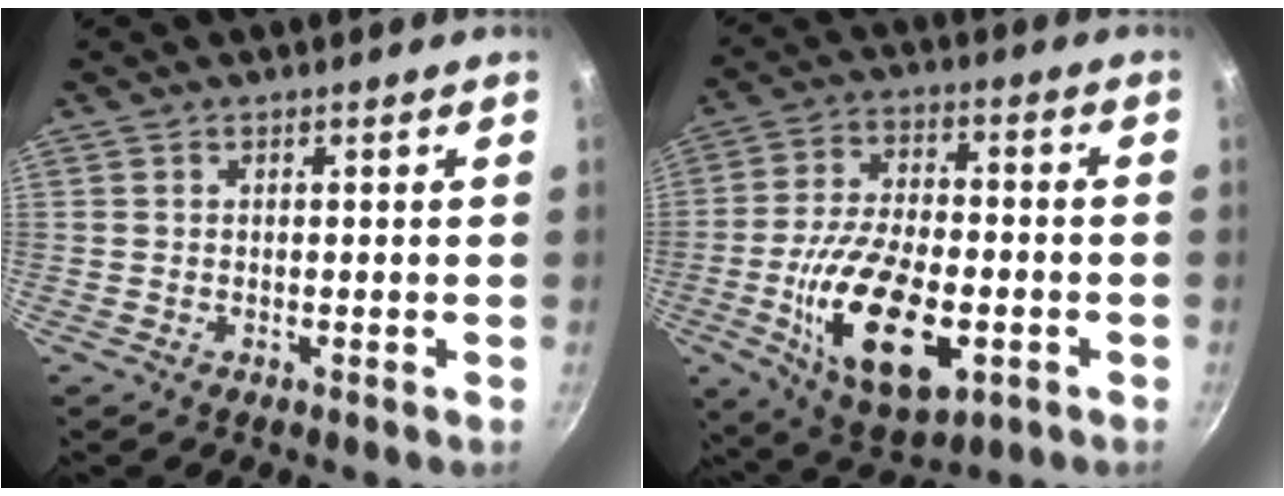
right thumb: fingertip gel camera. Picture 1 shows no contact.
{"total": 19.7, "force": [-5.5, 10.0, 16.0], "torque": [-0.276, 0.013, -0.090]}